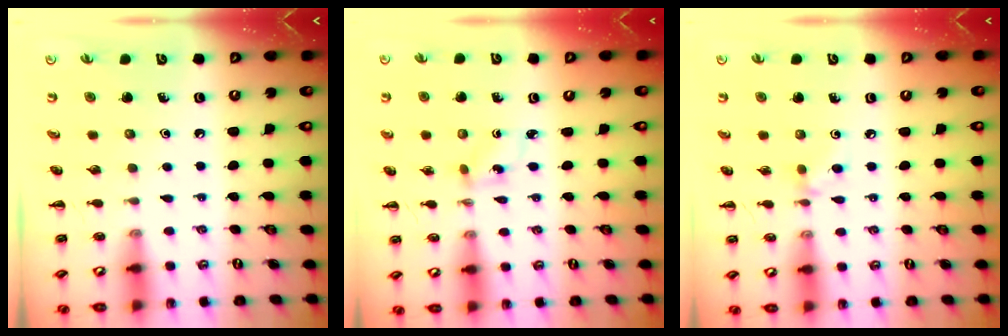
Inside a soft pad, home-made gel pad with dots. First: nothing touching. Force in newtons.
{"total": 2.5, "press": 2.3, "slide": 1.0}
{"total": 4.7, "press": 4.5, "slide": 1.4}